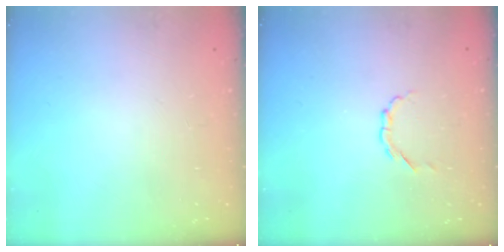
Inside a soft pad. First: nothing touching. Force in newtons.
{"total": 2.9, "press": 2.7, "slide": 1.1}